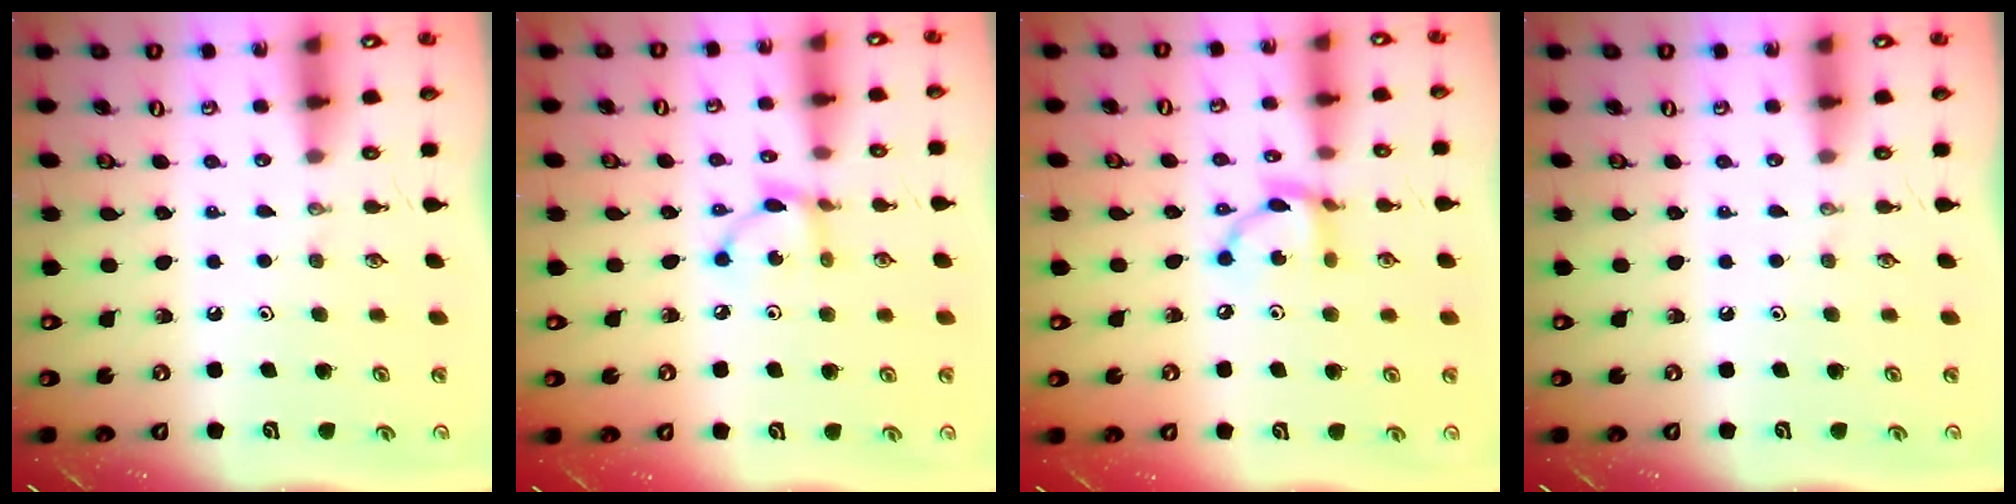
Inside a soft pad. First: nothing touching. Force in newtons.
{"total": 5.2, "press": 5.2, "slide": 0.2}
{"total": 9.4, "press": 9.4, "slide": 0.4}
{"total": 0.0}